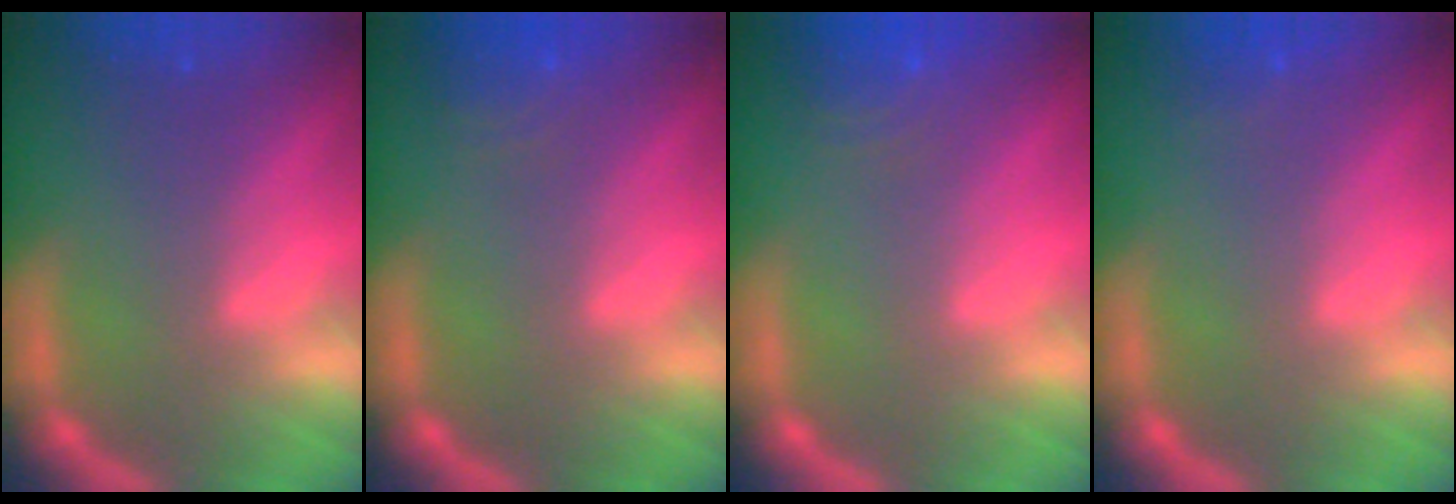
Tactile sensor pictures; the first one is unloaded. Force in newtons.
{"total": 3.0}
{"total": 4.0}
{"total": 0.9}